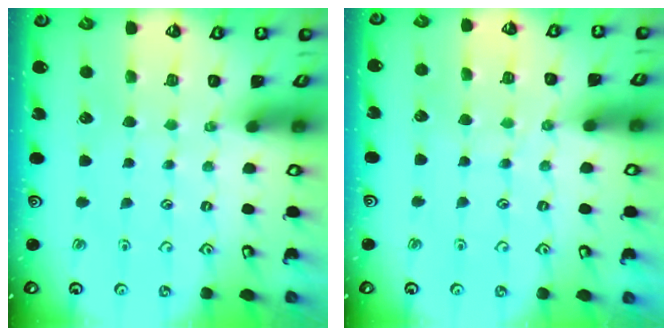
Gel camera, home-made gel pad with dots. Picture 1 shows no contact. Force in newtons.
{"total": 4.5, "press": 4.5, "slide": 0.6}